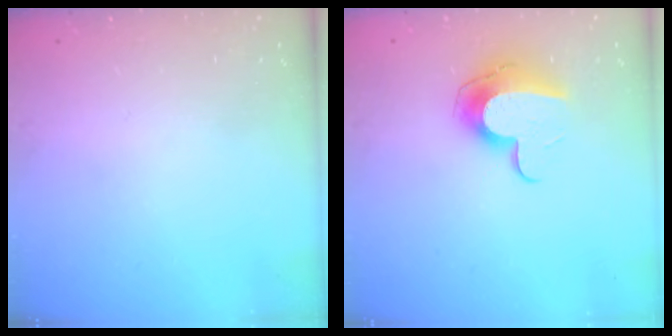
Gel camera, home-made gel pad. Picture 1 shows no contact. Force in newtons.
{"total": 11.5, "press": 11.5, "slide": 0.4}